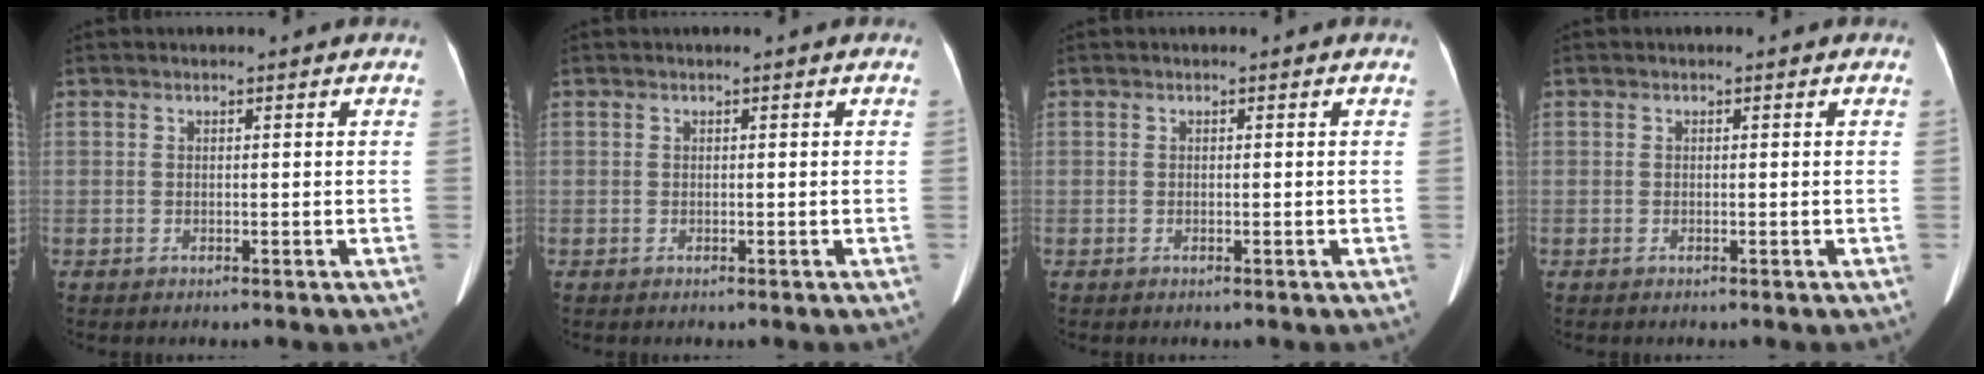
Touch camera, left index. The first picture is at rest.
{"total": 0.0}
{"total": 0.0}
{"total": 0.0}